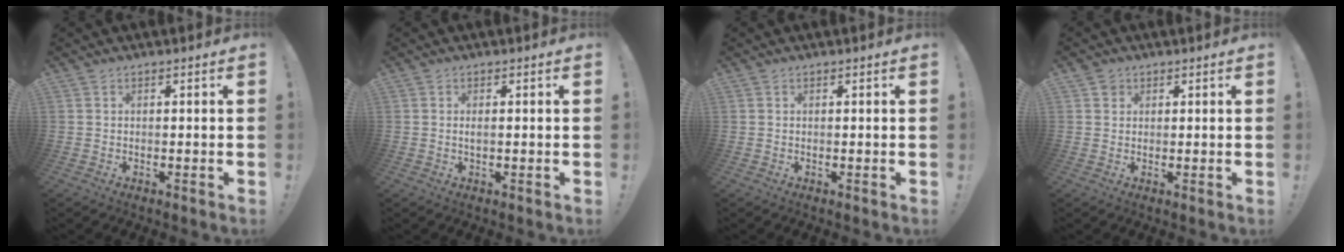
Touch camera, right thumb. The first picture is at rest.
{"total": 0.9, "force": [0.0, 0.1, 0.9], "torque": [-0.009, -0.004, -0.001]}
{"total": 0.0}
{"total": 2.2, "force": [1.4, 1.7, 0.3], "torque": [0.003, -0.006, 0.024]}